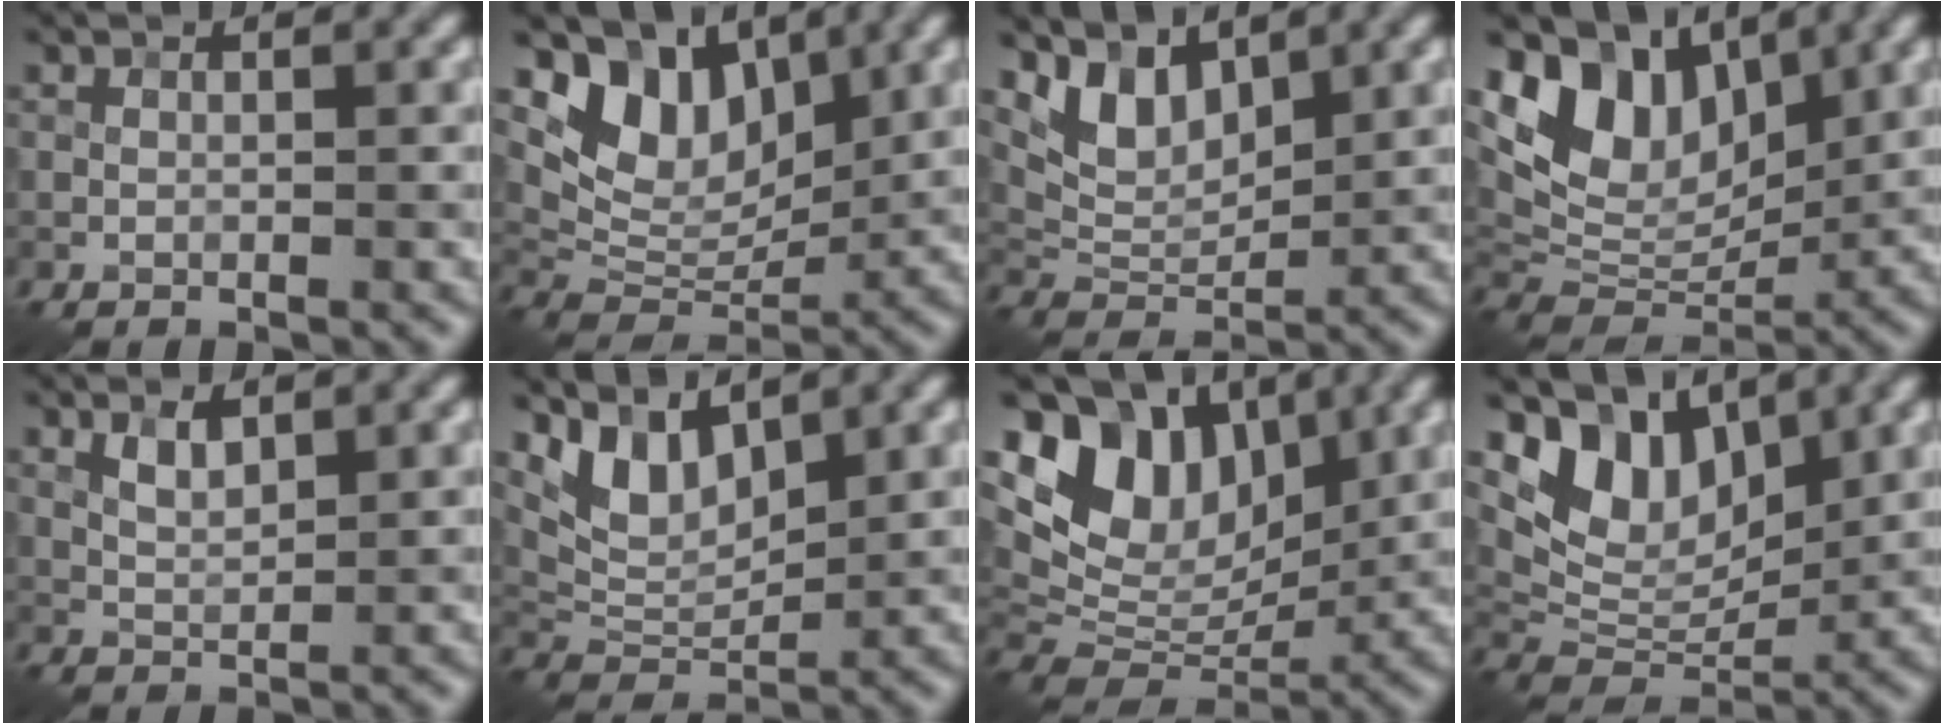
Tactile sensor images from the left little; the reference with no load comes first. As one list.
[{"total": 7.4, "force": [4.0, 4.7, 4.1], "torque": [-0.069, -0.010, 0.070]}, {"total": 4.6, "force": [3.0, 2.4, 2.5], "torque": [-0.054, -0.010, 0.057]}, {"total": 9.1, "force": [4.3, 6.0, 5.4], "torque": [-0.096, -0.002, 0.073]}, {"total": 2.1, "force": [1.1, 0.9, 1.5], "torque": [-0.032, -0.001, 0.025]}, {"total": 5.1, "force": [3.2, 2.5, 3.1], "torque": [-0.063, -0.009, 0.061]}, {"total": 10.2, "force": [4.2, 7.1, 5.9], "torque": [-0.109, 0.001, 0.079]}, {"total": 7.6, "force": [4.1, 4.7, 4.3], "torque": [-0.074, -0.008, 0.074]}]